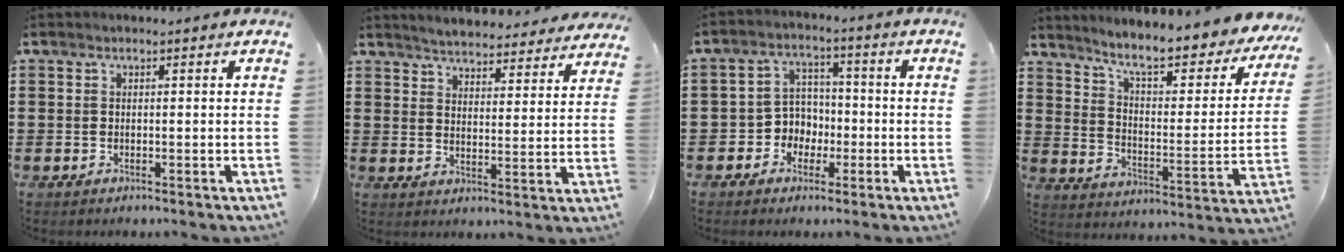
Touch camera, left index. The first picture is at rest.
{"total": 4.6, "force": [4.5, 0.0, 0.4], "torque": [-0.029, -0.025, 0.078]}
{"total": 4.8, "force": [-1.7, 4.4, 1.0], "torque": [-0.032, 0.010, -0.037]}
{"total": 7.7, "force": [6.5, 0.4, 4.1], "torque": [-0.096, -0.050, 0.104]}